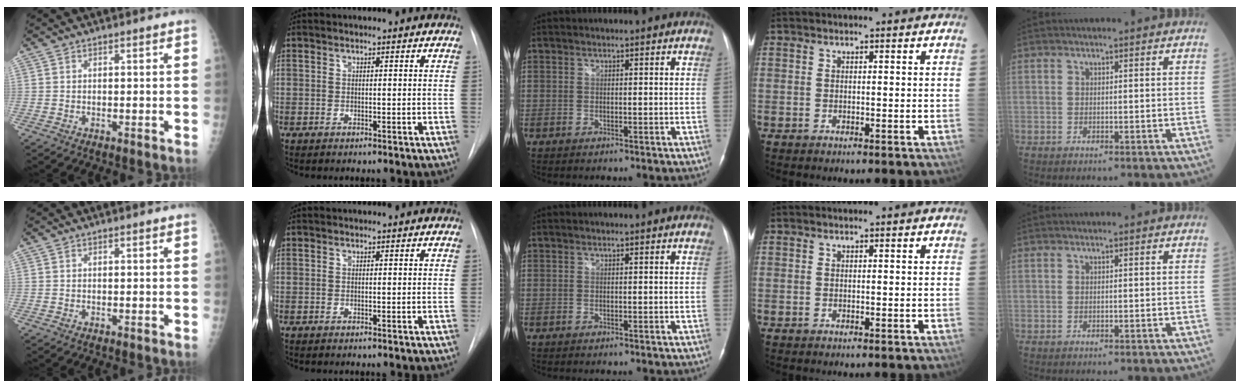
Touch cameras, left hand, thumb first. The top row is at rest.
{}